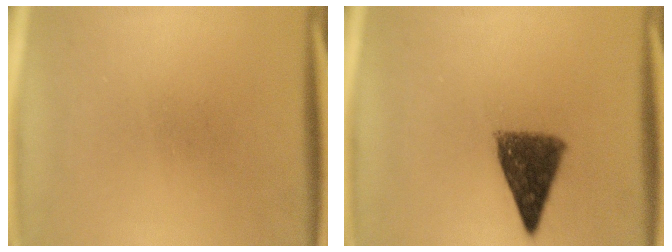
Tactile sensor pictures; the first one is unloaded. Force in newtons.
{"total": 8.7}